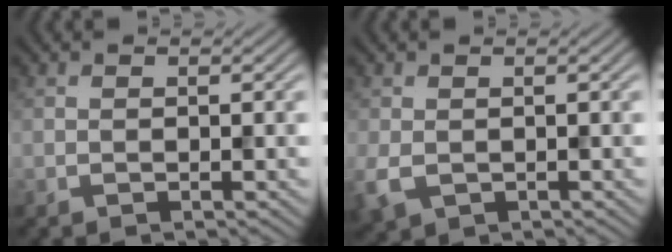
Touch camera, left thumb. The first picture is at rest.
{"total": 3.2, "force": [-0.9, 2.3, 2.0], "torque": [-0.062, -0.010, -0.019]}